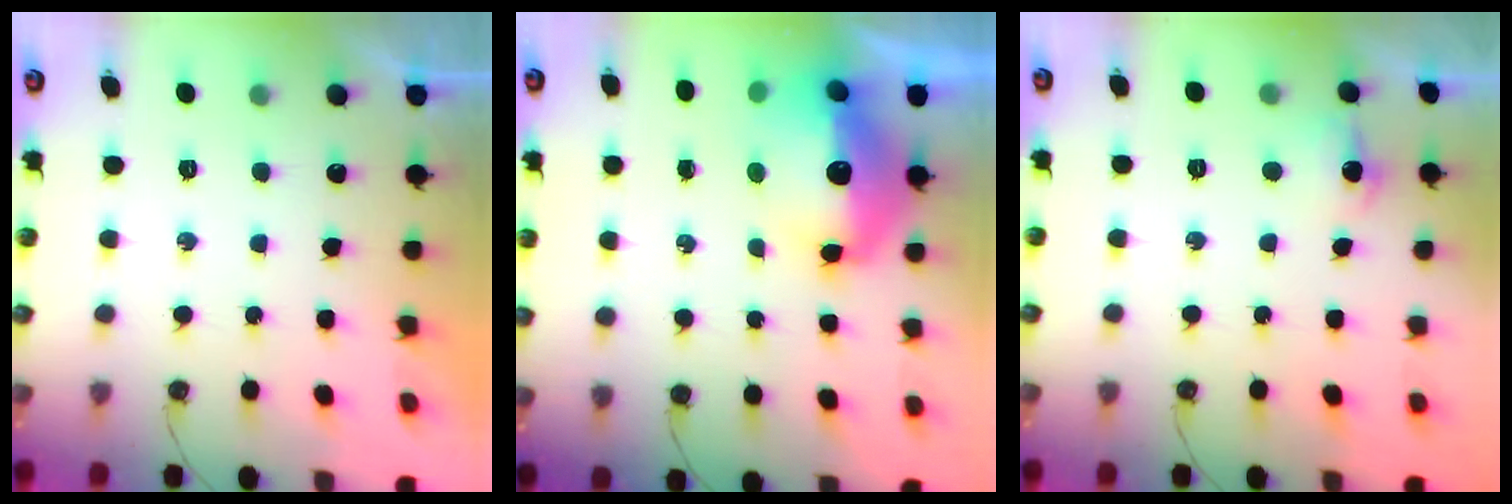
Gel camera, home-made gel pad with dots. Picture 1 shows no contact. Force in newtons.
{"total": 16.7, "press": 16.6, "slide": 1.7}
{"total": 6.8, "press": 6.7, "slide": 0.7}